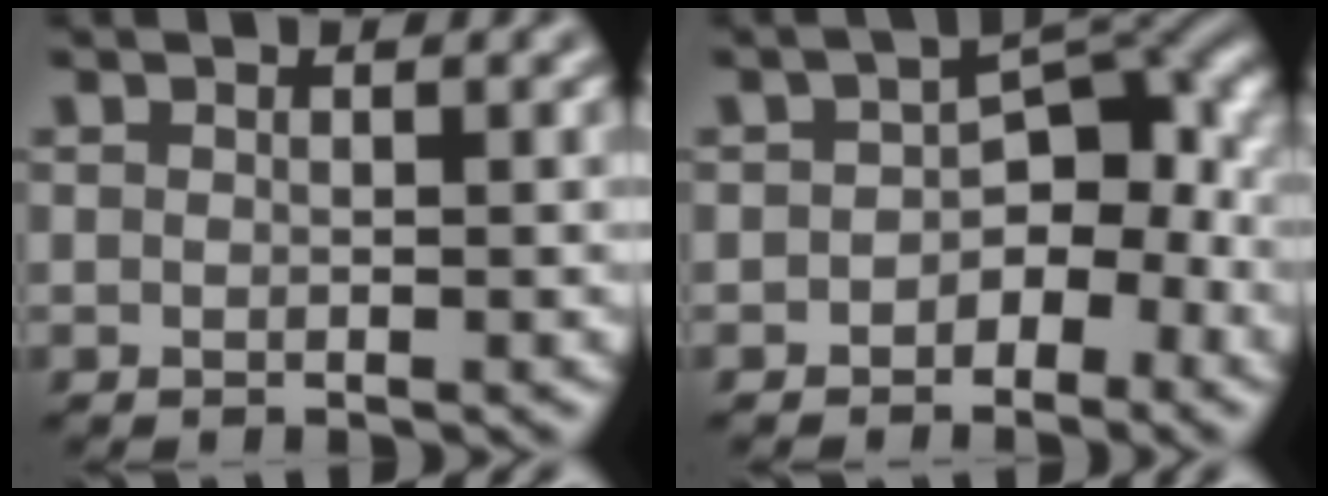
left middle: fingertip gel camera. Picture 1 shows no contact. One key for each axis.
{"total": 5.0, "fx": -1.3, "fy": 3.2, "fz": 3.6, "tx": -0.028, "ty": 0.008, "tz": -0.029}